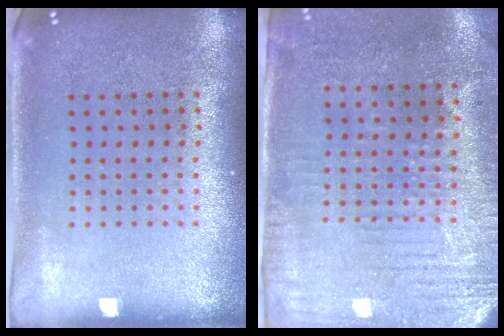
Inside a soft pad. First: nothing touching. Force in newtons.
{"total": 3.0, "press": 2.5, "slide": 1.6}